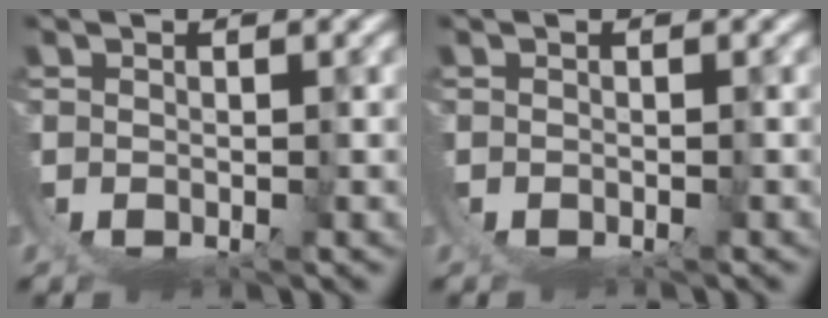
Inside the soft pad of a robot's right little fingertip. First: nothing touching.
{"total": 0.6, "force": [0.1, -0.5, -0.2], "torque": [0.005, 0.002, 0.001]}